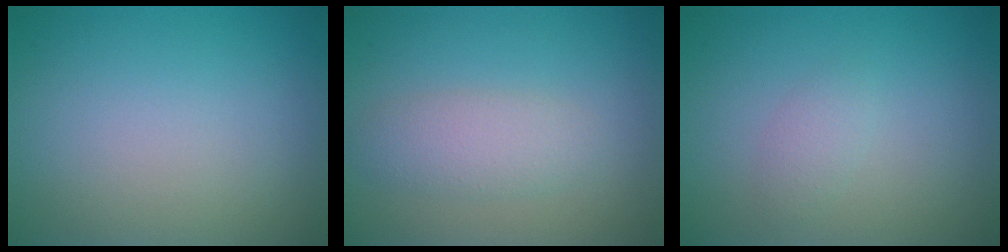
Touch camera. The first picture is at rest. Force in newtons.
{"total": 2.6, "press": 2.6, "slide": 0.1}
{"total": 1.2, "press": 1.2, "slide": 0.1}